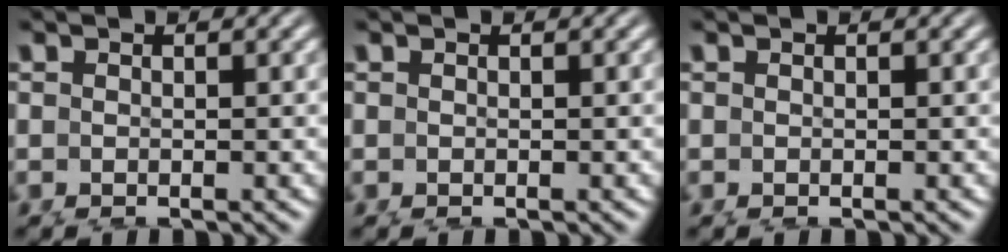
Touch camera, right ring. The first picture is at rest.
{"total": 0.0}
{"total": 0.0}